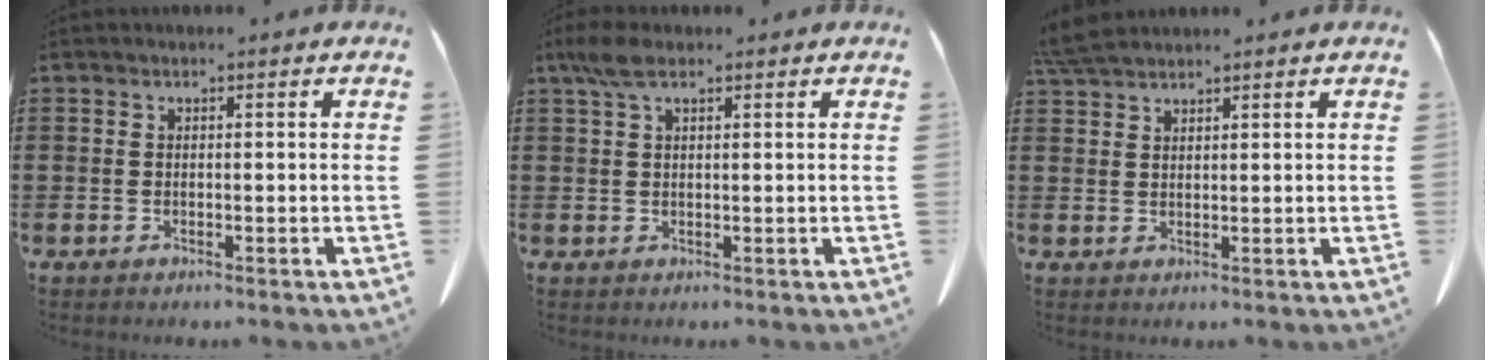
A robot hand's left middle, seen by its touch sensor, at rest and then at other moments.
{"total": 3.8, "force": [1.9, 1.4, 3.0], "torque": [-0.072, 0.000, 0.033]}
{"total": 3.4, "force": [3.0, 0.6, 1.5], "torque": [-0.039, -0.001, 0.060]}